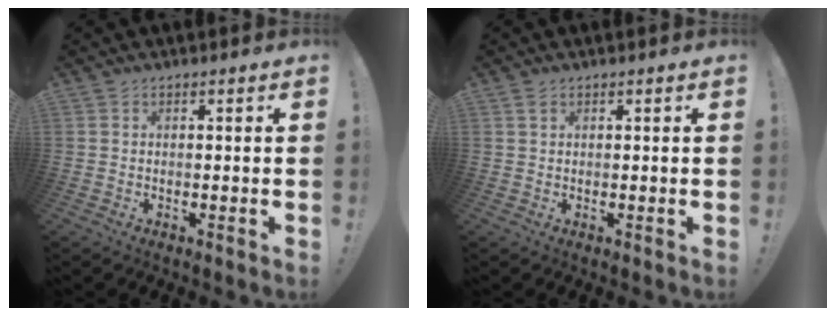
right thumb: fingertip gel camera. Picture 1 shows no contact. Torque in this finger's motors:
{"motor_torque": [-0.05, 0.14, -0.18, 0.21, 0.00]}